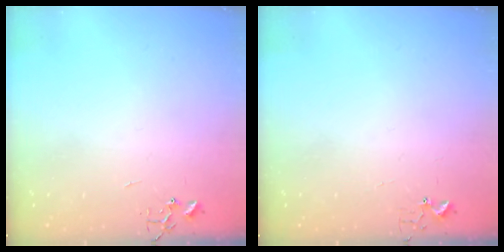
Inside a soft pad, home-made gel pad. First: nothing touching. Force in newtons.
{"total": 2.7, "press": 2.7, "slide": 0.3}